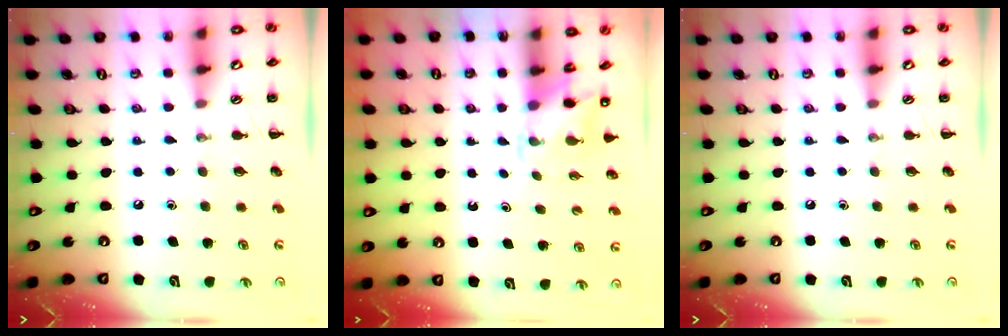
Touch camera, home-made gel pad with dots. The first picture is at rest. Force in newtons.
{"total": 2.5, "press": 2.3, "slide": 1.0}
{"total": 0.0}